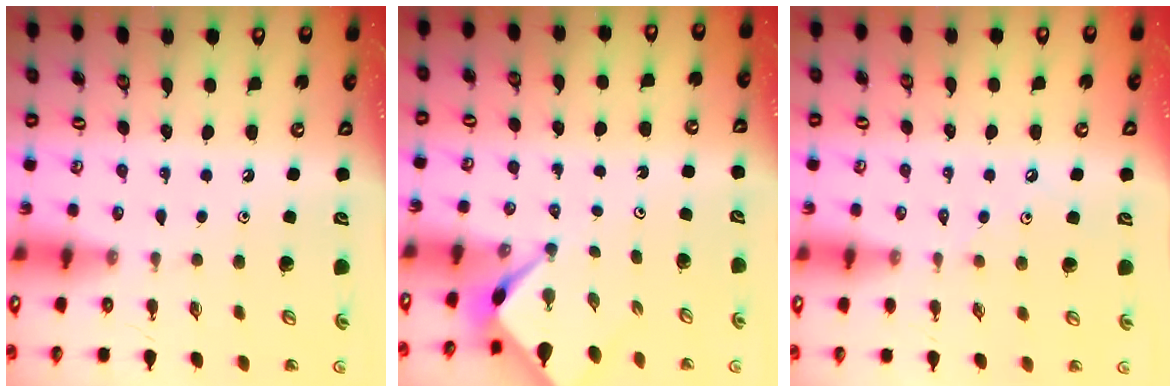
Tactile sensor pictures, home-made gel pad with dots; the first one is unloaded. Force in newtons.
{"total": 2.5, "press": 2.5, "slide": 0.2}
{"total": 2.8, "press": 2.7, "slide": 0.6}